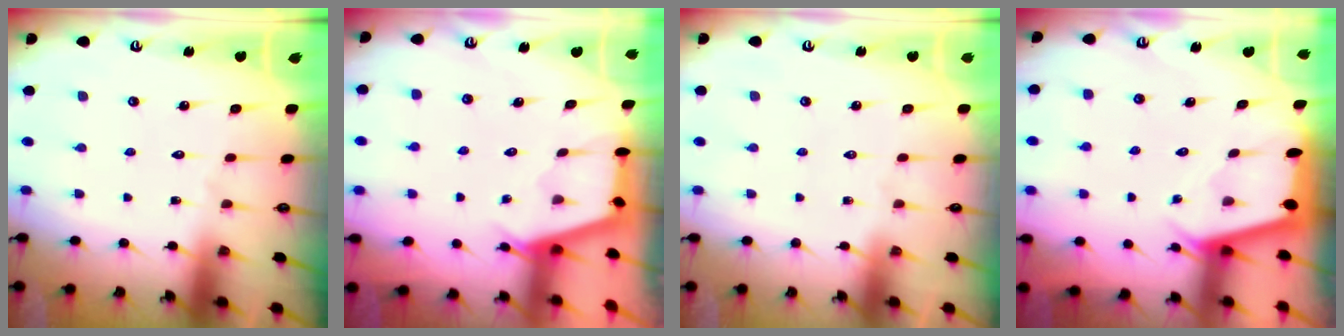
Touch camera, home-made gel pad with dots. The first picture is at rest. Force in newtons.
{"total": 2.8, "press": 2.8, "slide": 0.3}
{"total": 0.0}
{"total": 2.2, "press": 2.2, "slide": 0.1}